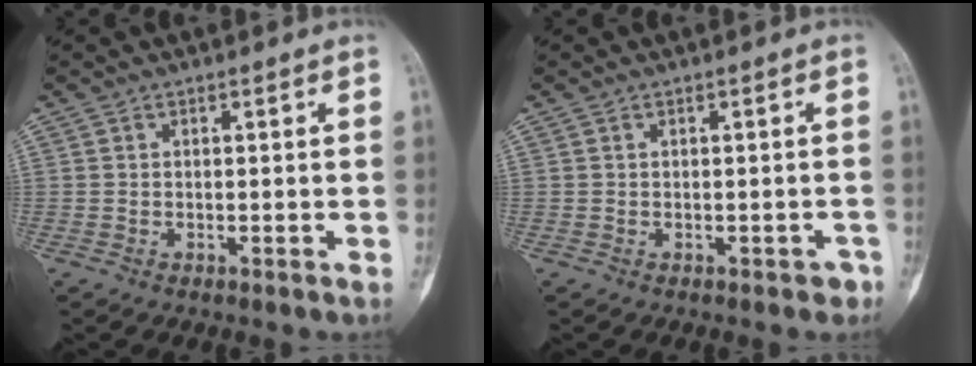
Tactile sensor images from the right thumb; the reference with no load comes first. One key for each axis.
{"total": 1.7, "fx": -0.9, "fy": 1.0, "fz": 1.0, "tx": 0.000, "ty": 0.011, "tz": -0.009}